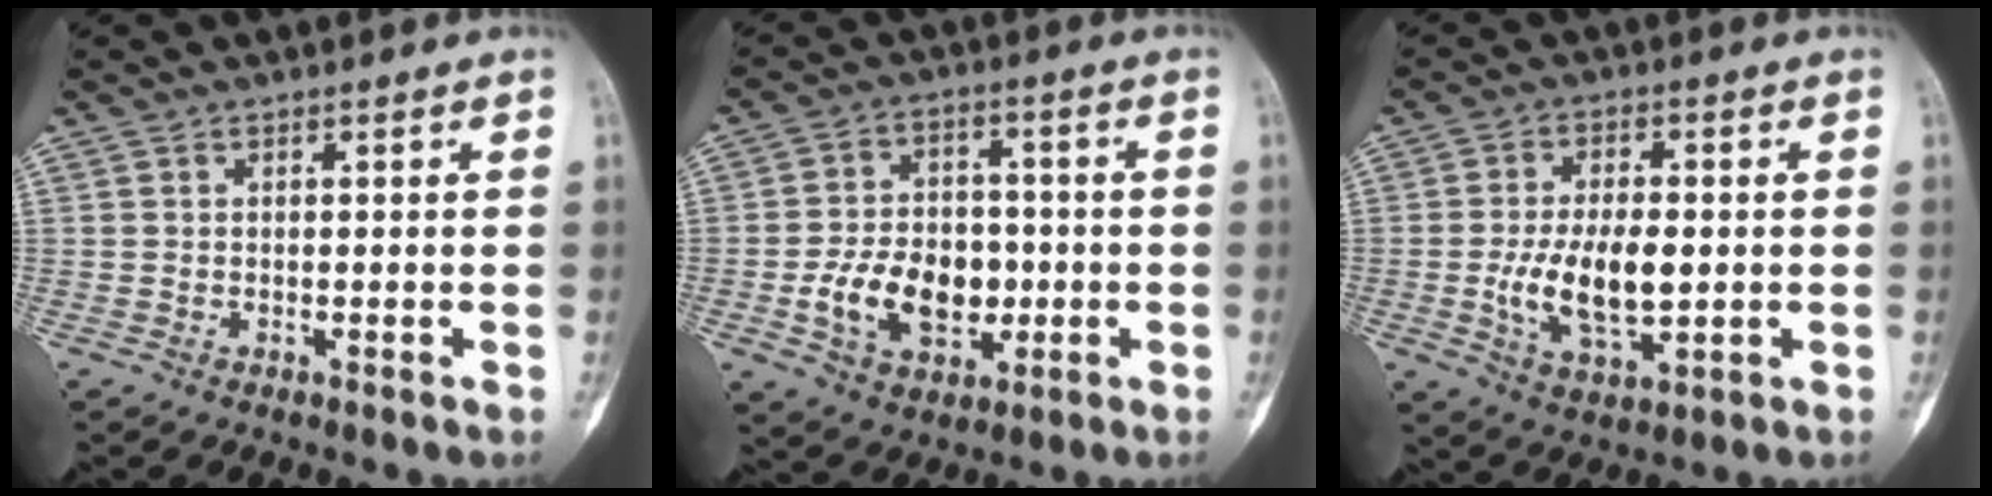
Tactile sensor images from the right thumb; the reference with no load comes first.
{"total": 13.0, "force": [-2.6, 9.2, 8.9], "torque": [-0.121, 0.020, -0.037]}
{"total": 11.4, "force": [-1.1, 5.8, 9.7], "torque": [-0.168, -0.004, -0.013]}